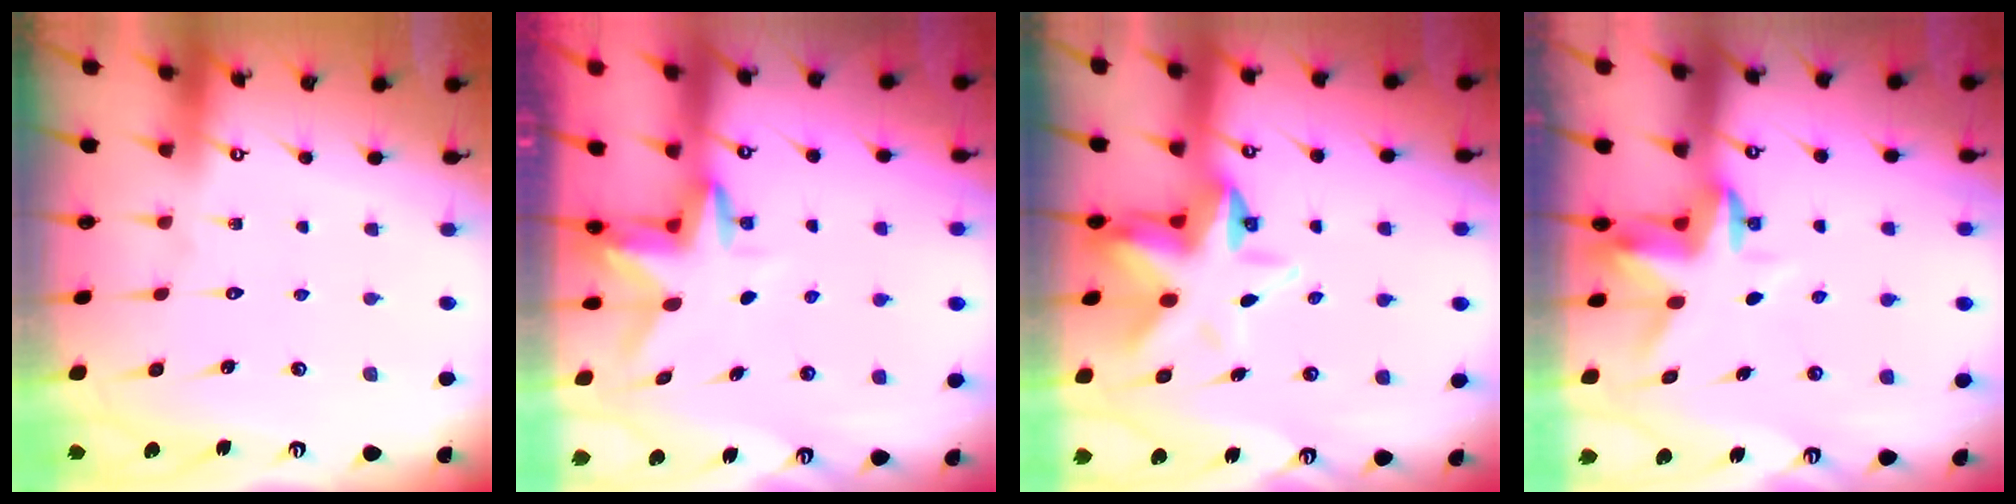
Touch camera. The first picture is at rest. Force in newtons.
{"total": 3.1, "press": 3.1, "slide": 0.3}
{"total": 7.9, "press": 7.7, "slide": 1.6}
{"total": 3.2, "press": 3.2, "slide": 0.3}